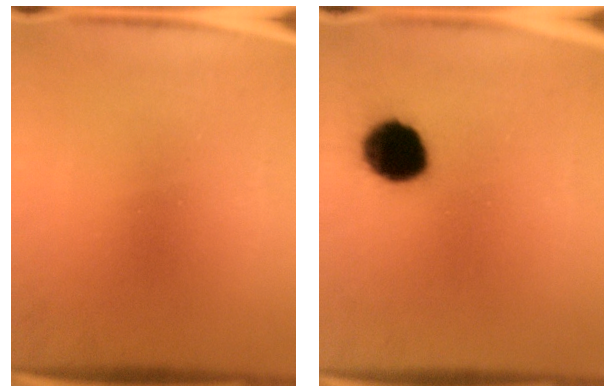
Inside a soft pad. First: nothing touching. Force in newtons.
{"total": 11.1}